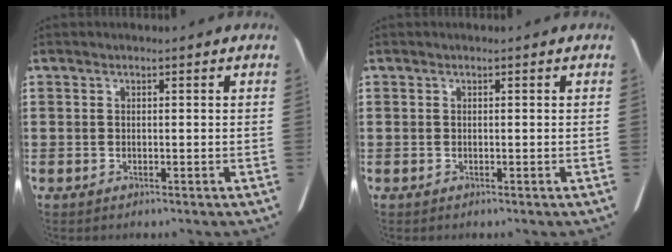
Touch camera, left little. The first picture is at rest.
{"total": 0.0}